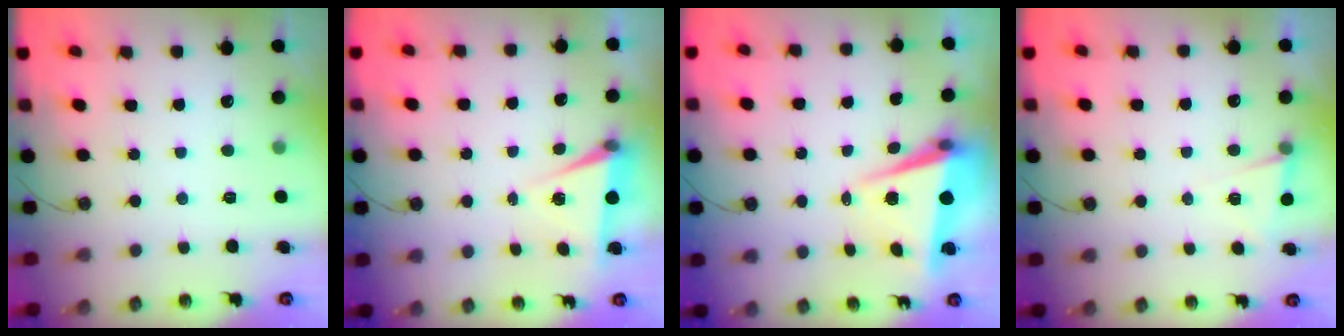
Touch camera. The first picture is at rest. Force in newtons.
{"total": 5.4, "press": 3.0, "slide": 4.5}
{"total": 5.7, "press": 5.3, "slide": 2.0}
{"total": 3.0, "press": 2.7, "slide": 1.2}